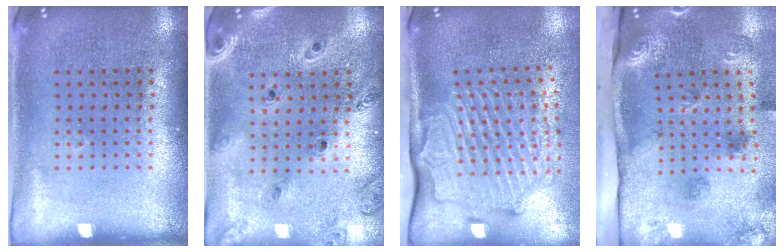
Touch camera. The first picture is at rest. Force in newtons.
{"total": 1.3, "press": 1.3, "slide": 0.2}
{"total": 3.0, "press": 2.3, "slide": 2.0}
{"total": 3.2, "press": 2.1, "slide": 2.5}